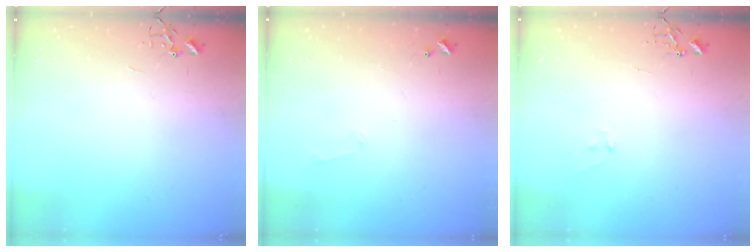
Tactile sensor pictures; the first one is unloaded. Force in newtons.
{"total": 5.0, "press": 5.0, "slide": 0.9}
{"total": 7.1, "press": 7.1, "slide": 0.7}